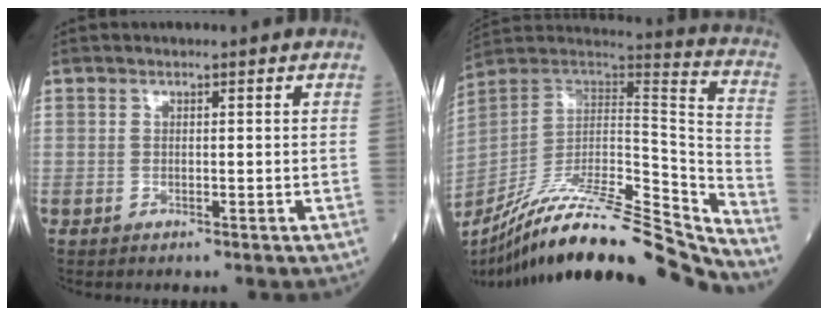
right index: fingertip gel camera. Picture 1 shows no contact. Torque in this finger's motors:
{"motor_torque": [-0.71, -1.42, 0.18, 0.07]}